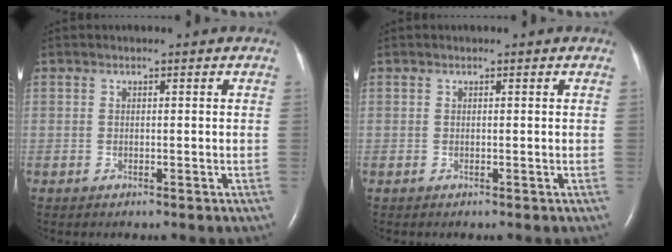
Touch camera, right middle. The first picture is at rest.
{"total": 0.0}